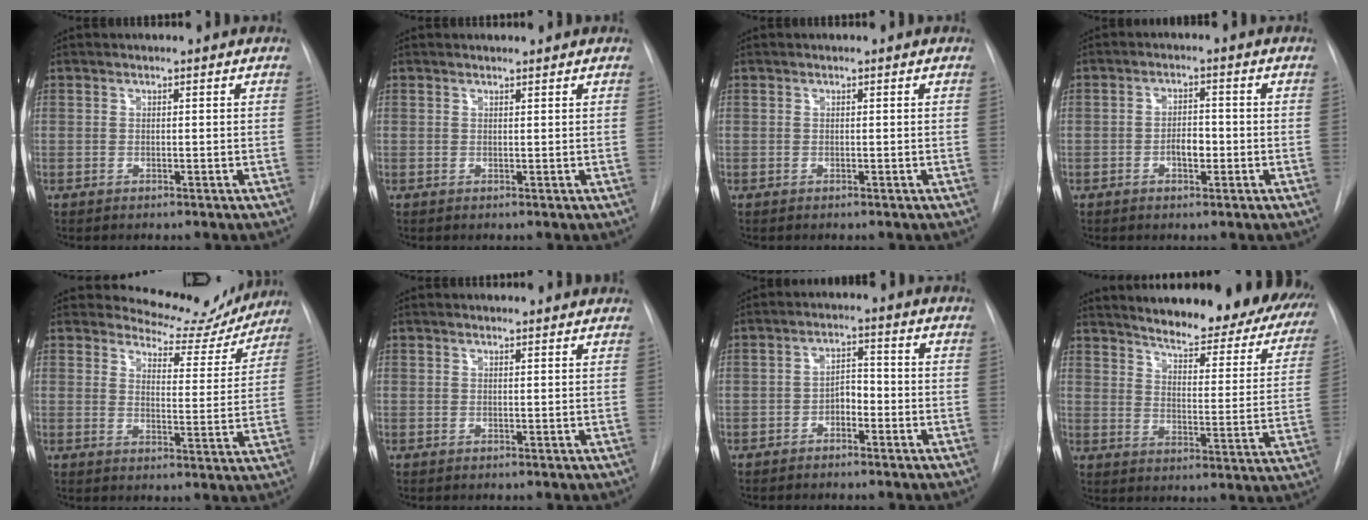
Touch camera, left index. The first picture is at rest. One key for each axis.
{"total": 1.6, "fx": 1.6, "fy": 0.3, "fz": 0.2, "tx": -0.009, "ty": 0.010, "tz": 0.023}
{"total": 0.0}
{"total": 3.1, "fx": -1.0, "fy": 1.5, "fz": 2.5, "tx": -0.040, "ty": 0.006, "tz": -0.015}
{"total": 11.3, "fx": 10.6, "fy": 3.8, "fz": 1.0, "tx": 0.002, "ty": -0.024, "tz": 0.120}
{"total": 4.3, "fx": 4.2, "fy": 0.7, "fz": 0.7, "tx": -0.012, "ty": 0.016, "tz": 0.044}
{"total": 2.8, "fx": -1.4, "fy": 1.5, "fz": 1.9, "tx": -0.025, "ty": 0.009, "tz": -0.028}
{"total": 26.1, "fx": 22.9, "fy": 5.8, "fz": 11.1, "tx": -0.150, "ty": -0.071, "tz": 0.269}